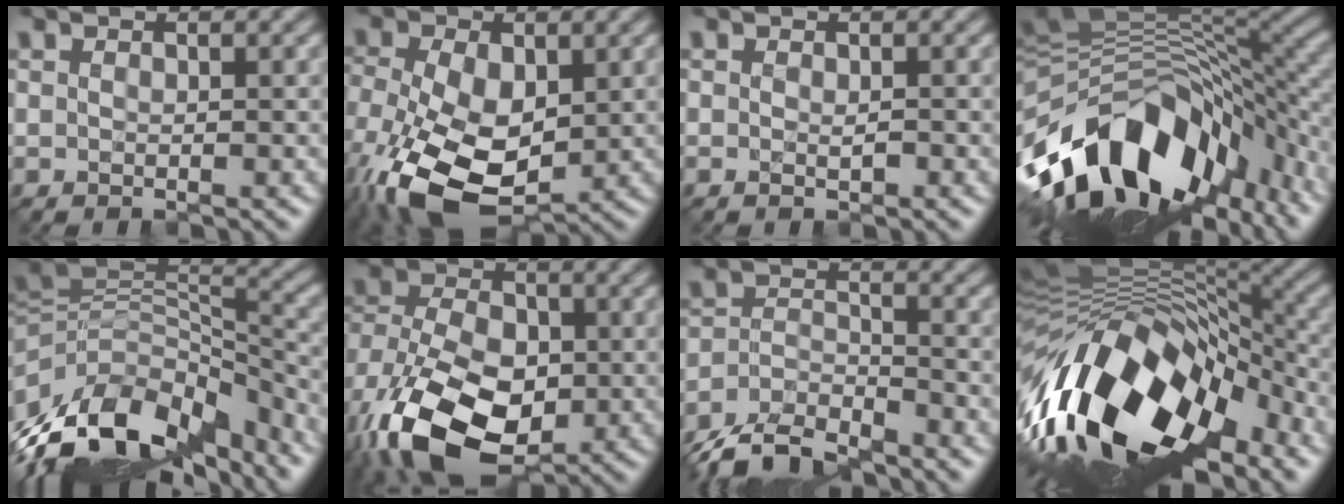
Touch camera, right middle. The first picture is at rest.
{"total": 11.6, "force": [-3.5, 6.6, 8.9], "torque": [-0.212, -0.031, -0.053]}
{"total": 0.0}
{"total": 14.3, "force": [-6.1, 8.3, 9.9], "torque": [-0.172, 0.013, -0.098]}
{"total": 12.7, "force": [-6.2, 7.3, 8.4], "torque": [-0.191, 0.005, -0.109]}
{"total": 14.0, "force": [-5.1, 9.1, 9.4], "torque": [-0.187, -0.010, -0.087]}
{"total": 6.4, "force": [-6.1, 1.4, 1.4], "torque": [-0.038, -0.011, -0.115]}
{"total": 16.3, "force": [-6.4, 7.6, 12.9], "torque": [-0.225, 0.002, -0.108]}